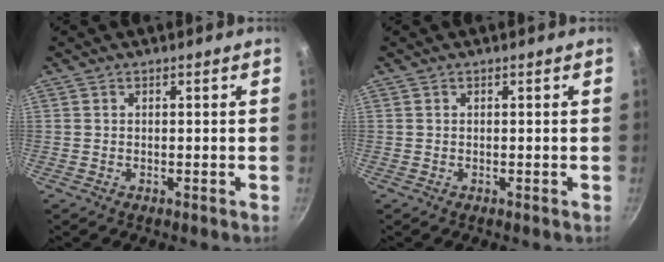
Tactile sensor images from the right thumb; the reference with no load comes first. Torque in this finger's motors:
{"motor_torque": [-0.21, 0.20, 0.00, 0.00, 0.00]}